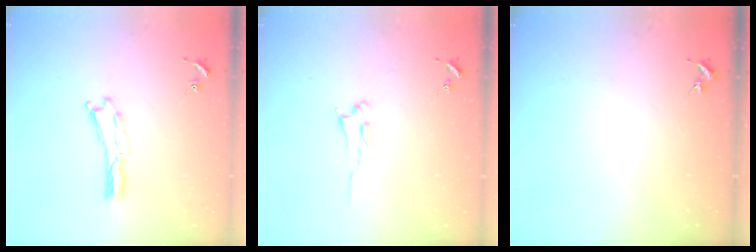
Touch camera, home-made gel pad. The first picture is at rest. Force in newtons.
{"total": 2.0, "press": 1.9, "slide": 0.3}
{"total": 0.0}